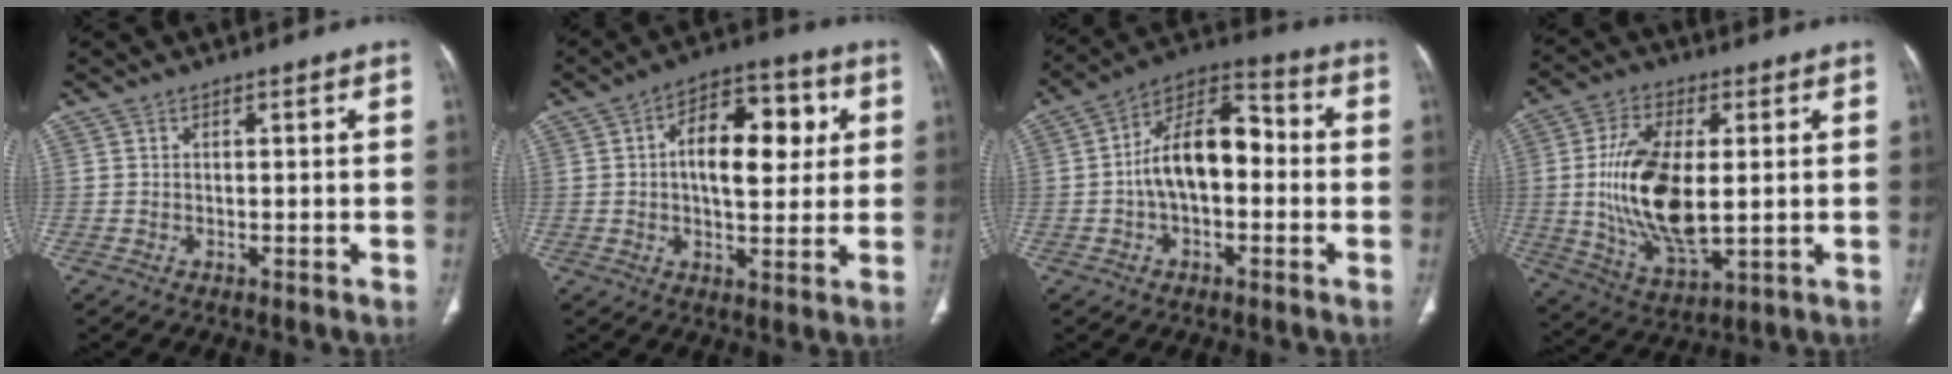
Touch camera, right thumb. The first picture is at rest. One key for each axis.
{"total": 13.9, "fx": 2.6, "fy": 7.4, "fz": 11.5, "tx": -0.144, "ty": 0.014, "tz": 0.033}
{"total": 13.7, "fx": -0.8, "fy": 7.8, "fz": 11.2, "tx": -0.176, "ty": 0.045, "tz": -0.025}
{"total": 17.3, "fx": 0.7, "fy": 8.4, "fz": 15.1, "tx": -0.291, "ty": -0.017, "tz": 0.023}